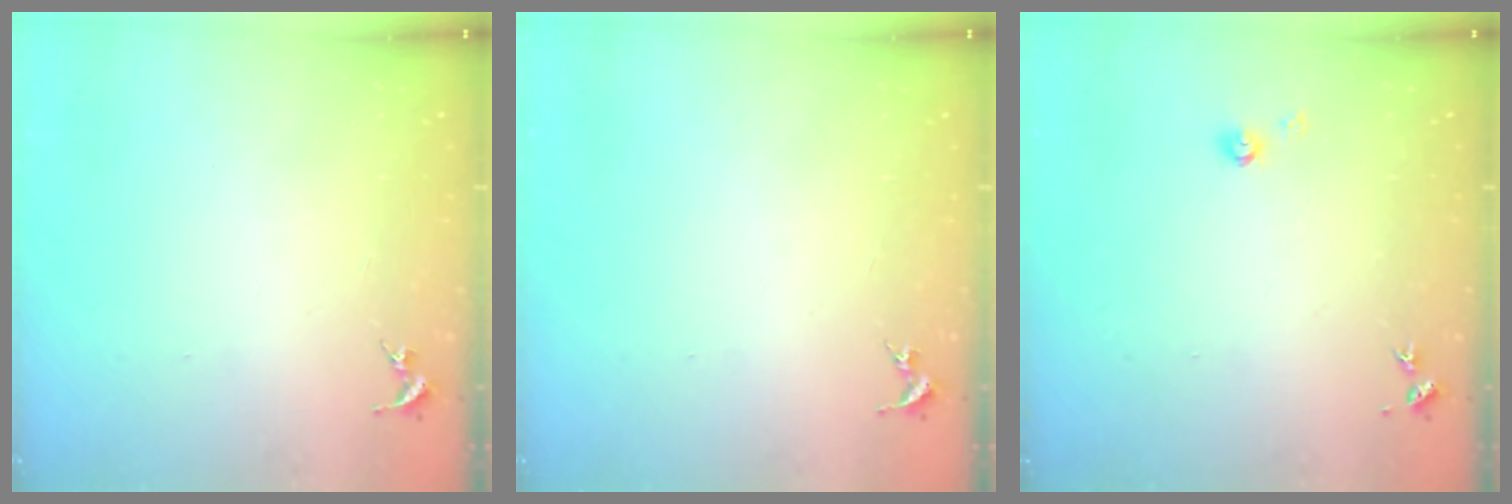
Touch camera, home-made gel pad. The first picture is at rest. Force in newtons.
{"total": 0.0}
{"total": 3.8, "press": 3.7, "slide": 0.2}